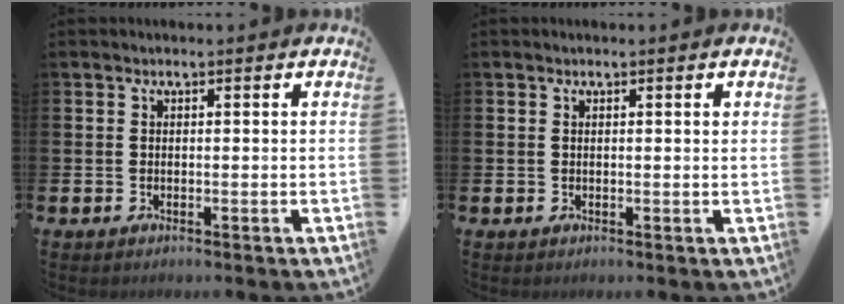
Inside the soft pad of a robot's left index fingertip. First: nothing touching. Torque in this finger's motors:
{"motor_torque": [0.04, 0.10, -0.05, -0.02]}